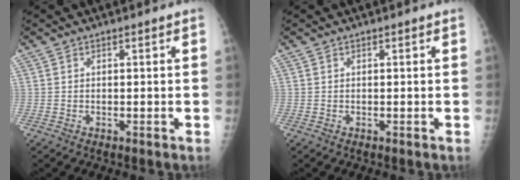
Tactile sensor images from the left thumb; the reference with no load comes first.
{"total": 0.0}